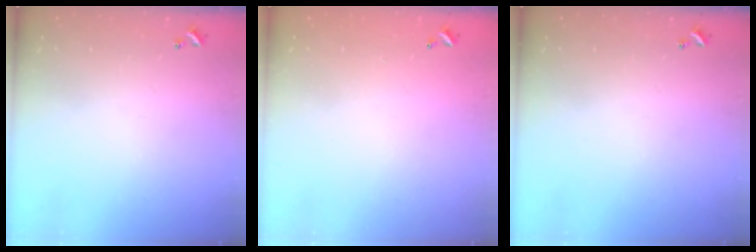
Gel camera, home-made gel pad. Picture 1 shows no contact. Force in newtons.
{"total": 2.9, "press": 2.9, "slide": 0.1}
{"total": 0.0}